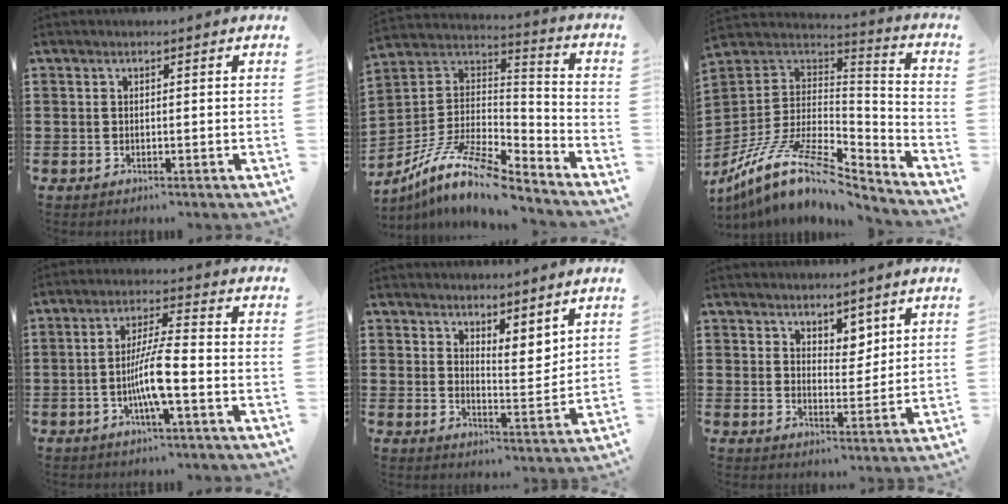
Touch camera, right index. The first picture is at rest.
{"total": 12.4, "force": [-9.6, 2.7, 7.3], "torque": [-0.150, 0.020, -0.191]}
{"total": 13.5, "force": [-8.7, 5.2, 8.8], "torque": [-0.181, 0.018, -0.162]}
{"total": 7.6, "force": [-2.3, 1.0, 7.1], "torque": [-0.141, -0.005, -0.049]}
{"total": 4.1, "force": [3.8, 1.2, 0.7], "torque": [-0.017, -0.013, 0.070]}
{"total": 4.1, "force": [3.3, 2.3, 0.5], "torque": [-0.014, -0.003, 0.061]}